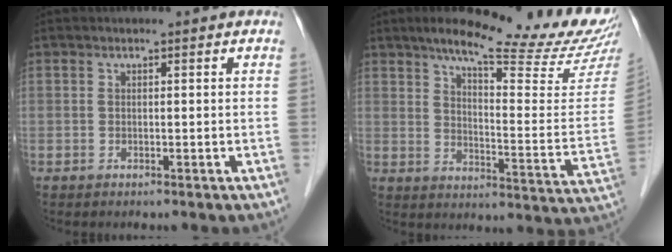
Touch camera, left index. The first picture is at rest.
{"total": 23.0, "force": [19.4, 1.5, 12.3], "torque": [-0.171, -0.054, 0.248]}